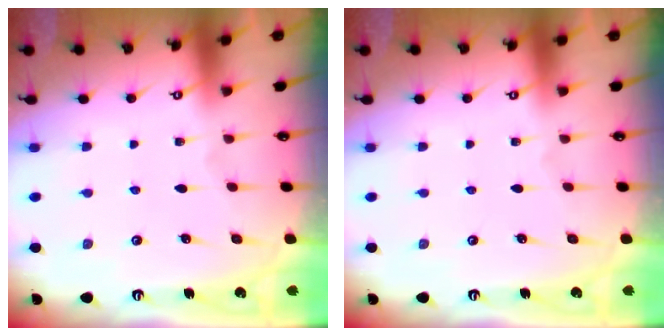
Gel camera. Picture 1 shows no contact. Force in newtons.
{"total": 0.0}